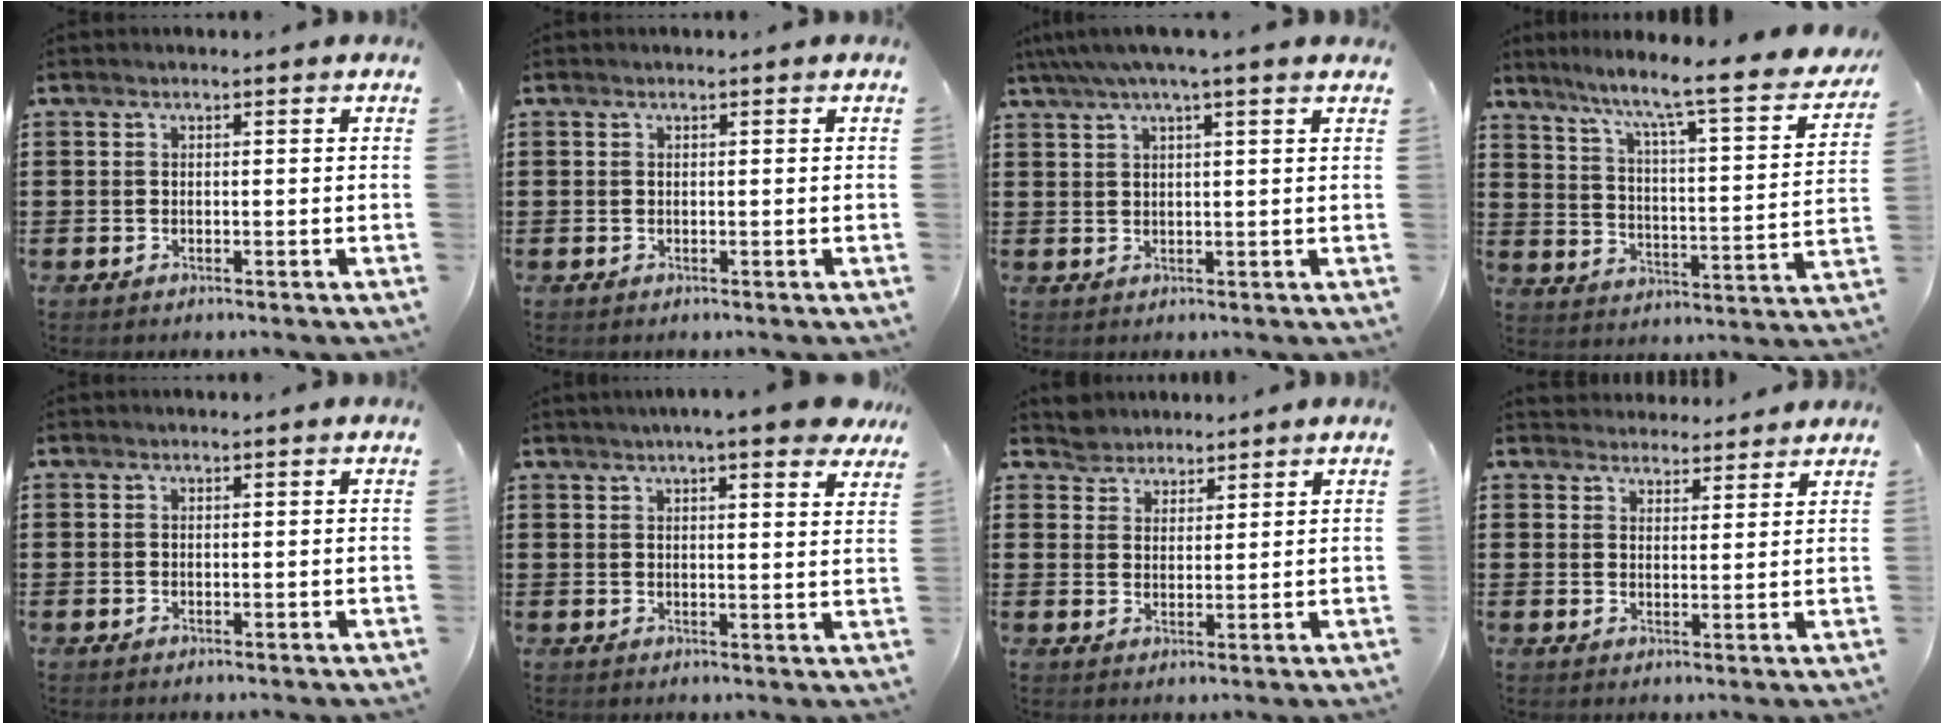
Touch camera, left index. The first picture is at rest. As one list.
[{"total": 0.0}, {"total": 3.2, "force": [2.2, -0.2, 2.3], "torque": [-0.051, 0.000, 0.038]}, {"total": 6.2, "force": [5.1, -0.9, 3.4], "torque": [-0.082, -0.055, 0.069]}, {"total": 0.0}, {"total": 5.5, "force": [4.6, -0.1, 3.0], "torque": [-0.063, -0.009, 0.079]}, {"total": 3.0, "force": [2.6, 1.4, -0.5], "torque": [-0.003, 0.006, 0.051]}, {"total": 3.2, "force": [3.0, 0.9, -0.5], "torque": [-0.001, -0.006, 0.057]}]